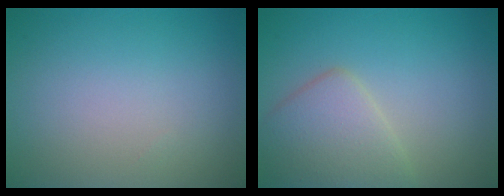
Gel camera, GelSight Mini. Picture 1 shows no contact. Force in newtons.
{"total": 4.2, "press": 4.2, "slide": 0.4}